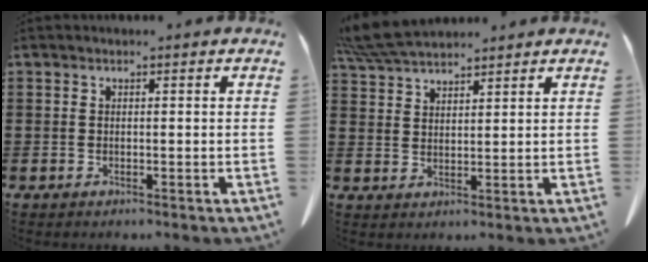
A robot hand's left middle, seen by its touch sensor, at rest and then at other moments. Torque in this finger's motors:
{"motor_torque": [0.20, 0.06, 0.13, 0.07]}